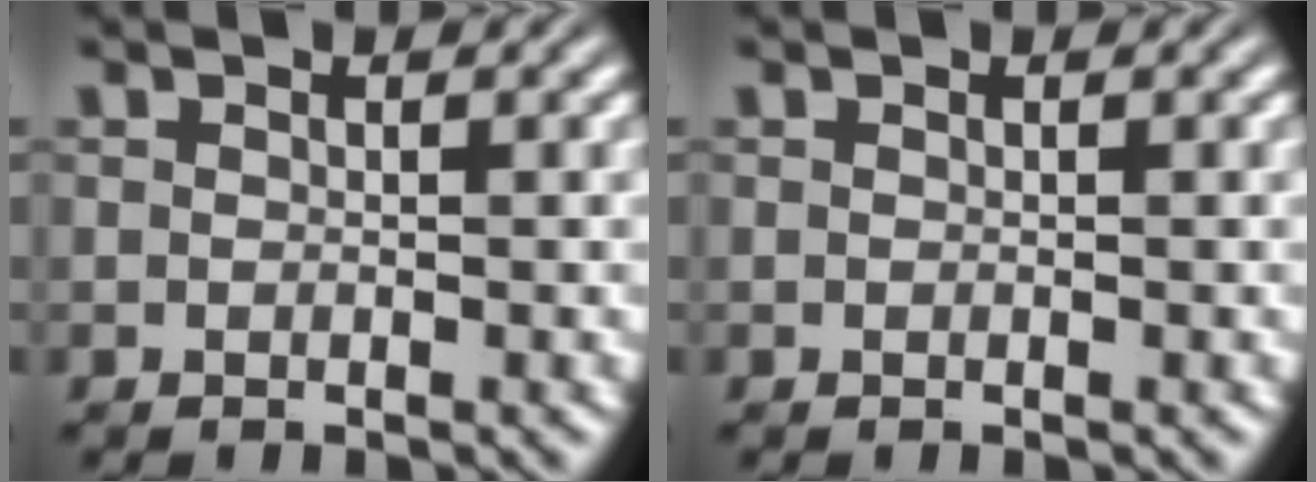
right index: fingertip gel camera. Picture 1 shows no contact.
{"total": 0.0}